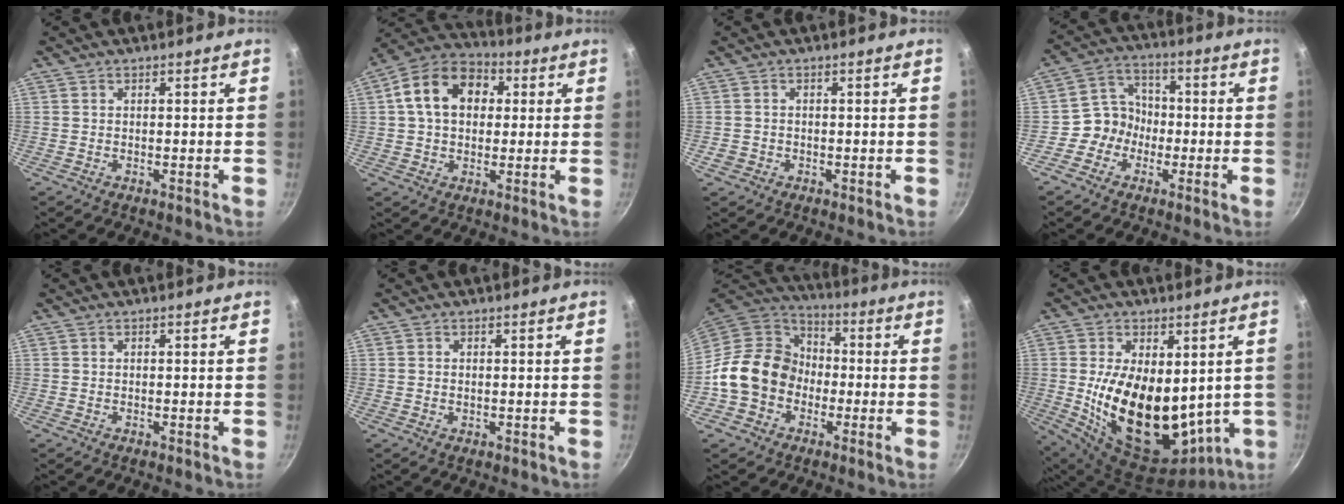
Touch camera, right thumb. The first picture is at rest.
{"total": 13.7, "force": [2.7, 10.1, 8.9], "torque": [-0.123, 0.025, 0.027]}
{"total": 1.9, "force": [-0.7, 1.6, 0.7], "torque": [-0.011, 0.006, -0.008]}
{"total": 7.2, "force": [-2.0, 6.4, 2.5], "torque": [-0.002, 0.034, -0.050]}
{"total": 0.0}
{"total": 0.6, "force": [0.1, 0.4, 0.4], "torque": [-0.006, 0.000, 0.002]}
{"total": 15.2, "force": [-2.7, 12.8, 7.7], "torque": [-0.092, 0.044, -0.062]}
{"total": 22.0, "force": [1.1, 12.6, 18.0], "torque": [-0.295, -0.031, 0.046]}